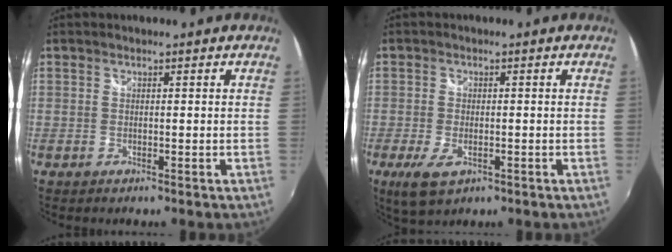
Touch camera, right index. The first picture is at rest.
{"total": 5.8, "force": [-2.6, 2.8, 4.3], "torque": [-0.099, -0.014, -0.044]}